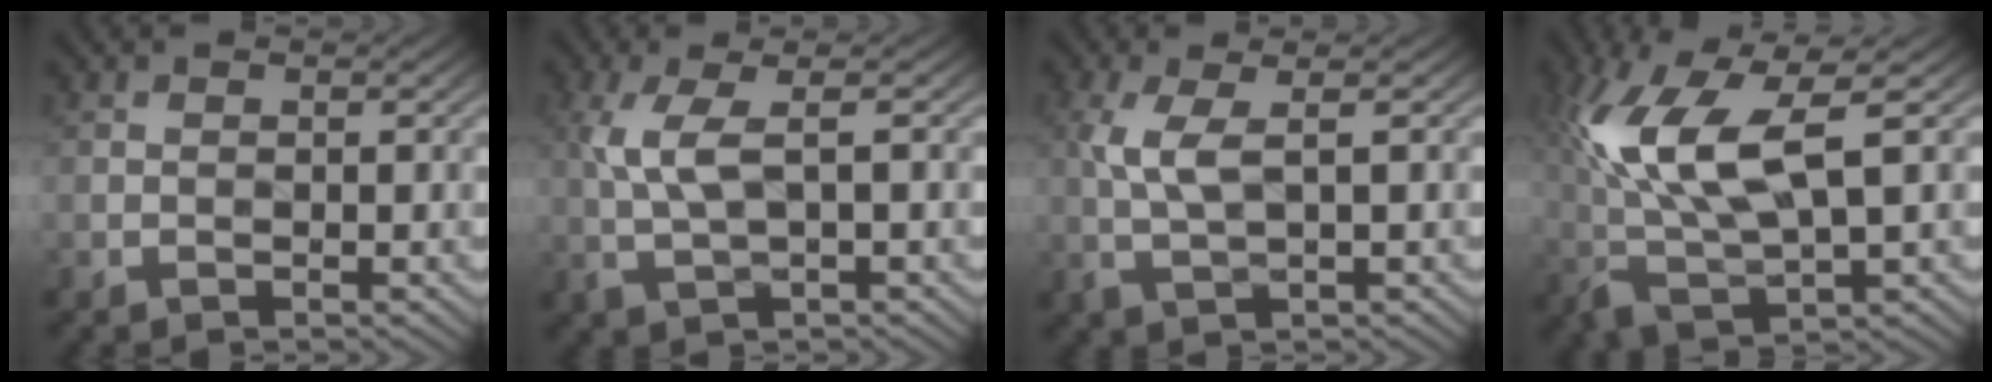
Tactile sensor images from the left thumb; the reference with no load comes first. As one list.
[{"total": 5.3, "force": [0.8, 1.8, 4.9], "torque": [-0.125, 0.004, 0.014]}, {"total": 4.6, "force": [0.8, 1.5, 4.3], "torque": [-0.109, 0.003, 0.016]}, {"total": 12.5, "force": [2.3, 4.6, 11.4], "torque": [-0.260, 0.002, 0.045]}]